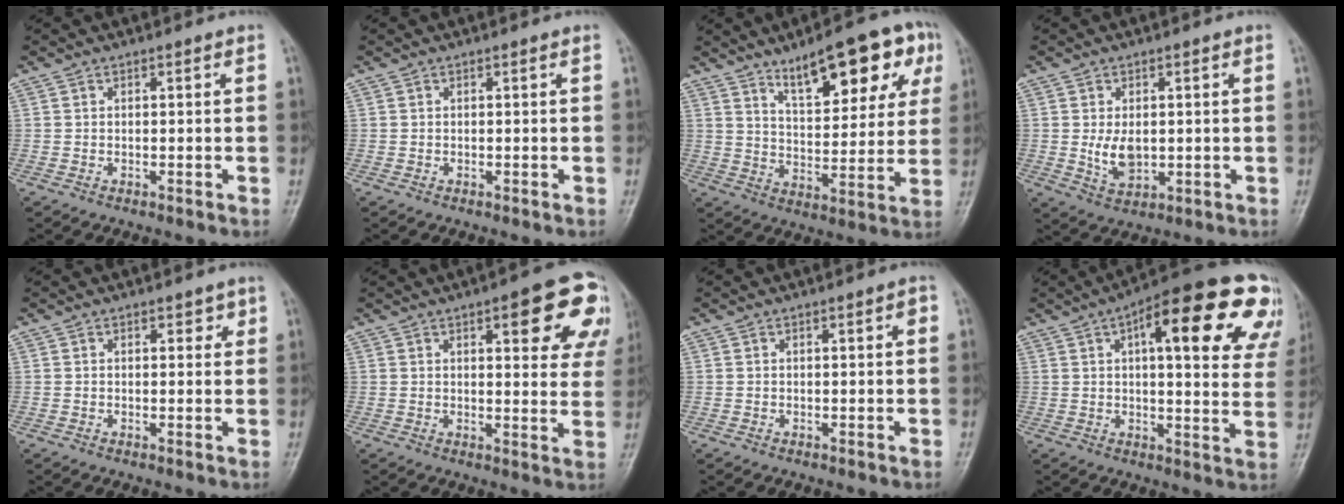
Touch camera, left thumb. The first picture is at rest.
{"total": 0.0}
{"total": 16.8, "force": [8.9, 6.2, 12.8], "torque": [-0.138, -0.025, 0.134]}
{"total": 5.3, "force": [0.1, 3.4, 4.0], "torque": [-0.061, -0.011, 0.011]}
{"total": 1.9, "force": [1.0, 1.2, 1.2], "torque": [0.001, -0.002, 0.010]}
{"total": 14.9, "force": [6.4, 4.9, 12.5], "torque": [-0.112, -0.020, 0.071]}
{"total": 1.4, "force": [0.3, 0.5, 1.3], "torque": [-0.017, 0.004, 0.004]}
{"total": 24.4, "force": [10.6, 8.0, 20.5], "torque": [-0.248, 0.007, 0.133]}